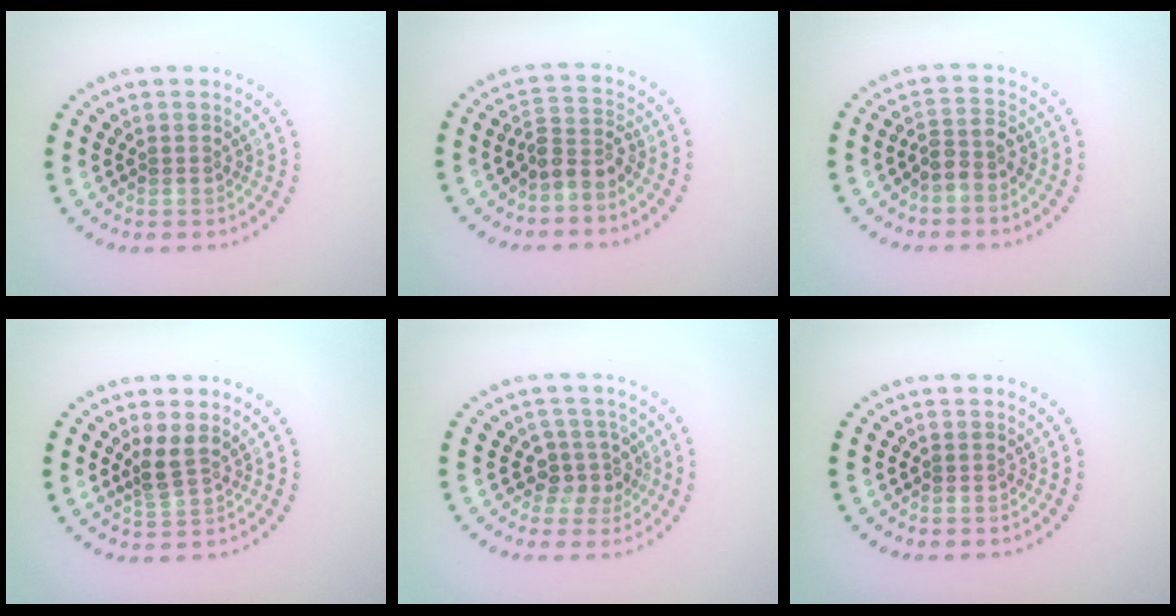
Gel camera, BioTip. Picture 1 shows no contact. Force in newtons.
{"total": 2.7, "press": 2.0, "slide": 1.7}
{"total": 2.0, "press": 1.8, "slide": 1.0}
{"total": 2.2, "press": 1.7, "slide": 1.4}
{"total": 2.6, "press": 2.0, "slide": 1.6}
{"total": 0.0}